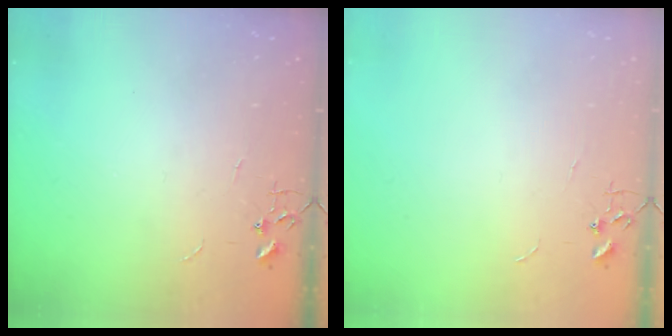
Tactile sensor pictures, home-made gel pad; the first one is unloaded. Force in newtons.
{"total": 0.0}